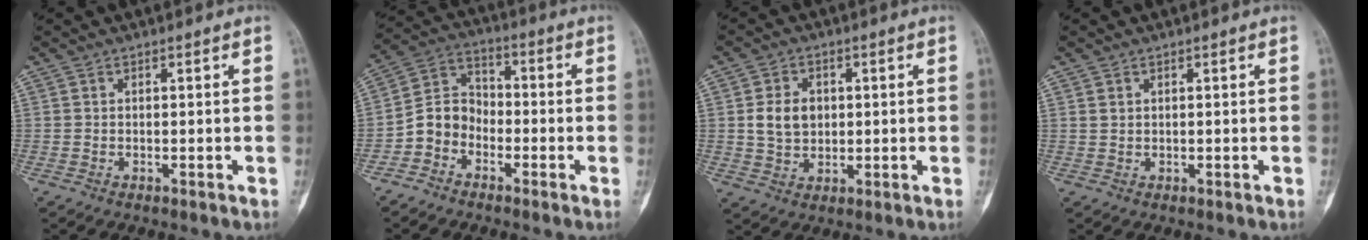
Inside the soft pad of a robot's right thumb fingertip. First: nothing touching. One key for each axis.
{"total": 7.3, "fx": -3.4, "fy": 5.9, "fz": 2.7, "tx": -0.029, "ty": 0.049, "tz": -0.078}
{"total": 6.8, "fx": 0.8, "fy": 5.2, "fz": 4.2, "tx": -0.059, "ty": -0.003, "tz": 0.017}
{"total": 0.9, "fx": 0.5, "fy": 0.7, "fz": 0.3, "tx": -0.001, "ty": -0.001, "tz": 0.010}